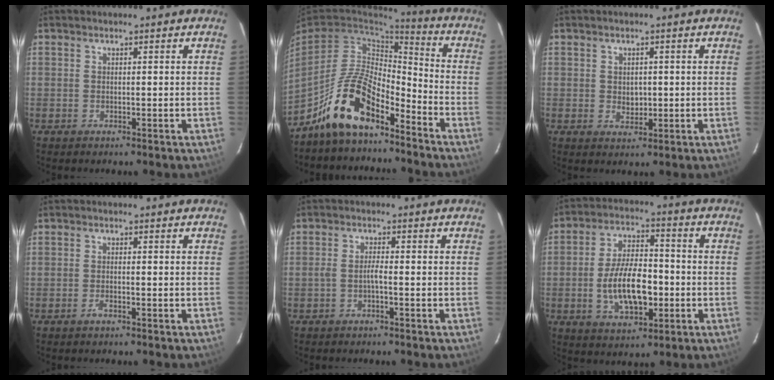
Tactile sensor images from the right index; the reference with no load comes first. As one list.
[{"total": 13.6, "force": [-9.5, 5.1, 8.3], "torque": [-0.172, 0.012, -0.177]}, {"total": 2.7, "force": [0.0, 2.2, 1.6], "torque": [-0.025, 0.001, 0.004]}, {"total": 1.3, "force": [-0.9, 0.2, 1.0], "torque": [-0.021, 0.001, -0.016]}, {"total": 1.7, "force": [-0.9, 0.0, 1.5], "torque": [-0.032, 0.004, -0.017]}, {"total": 12.9, "force": [-2.8, 6.3, 10.9], "torque": [-0.211, 0.008, -0.039]}]